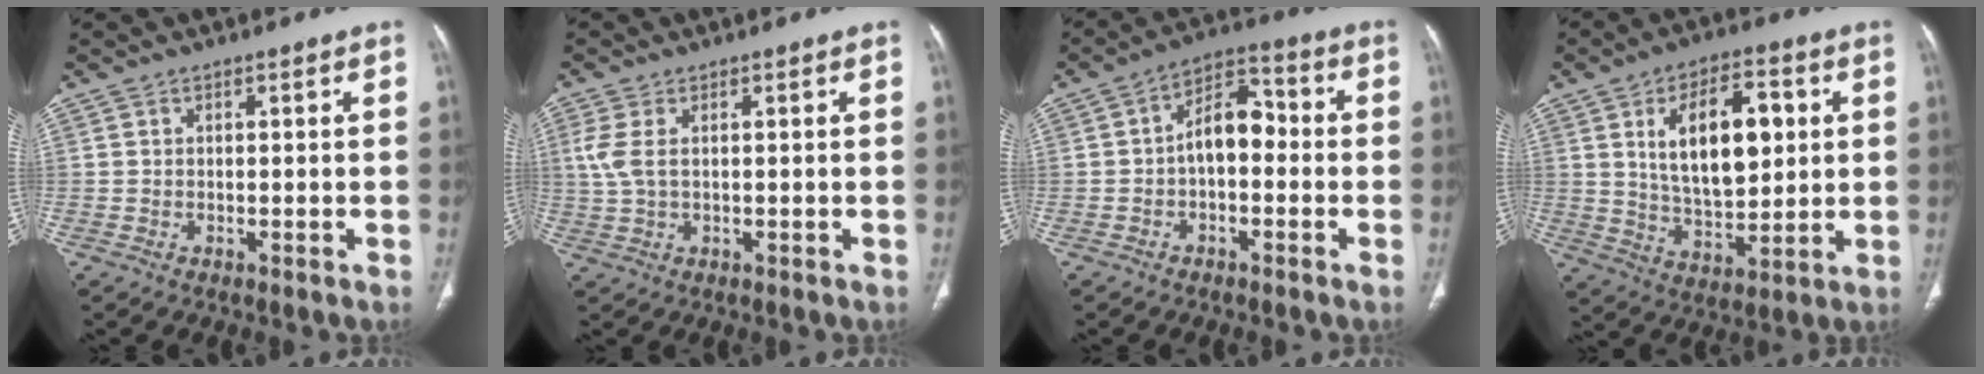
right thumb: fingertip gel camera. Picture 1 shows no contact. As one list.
[{"total": 4.4, "force": [0.9, 2.3, 3.6], "torque": [-0.104, 0.007, 0.025]}, {"total": 8.3, "force": [-0.9, 5.0, 6.6], "torque": [-0.087, 0.036, -0.027]}, {"total": 16.5, "force": [3.9, 8.5, 13.5], "torque": [-0.192, -0.008, 0.073]}]